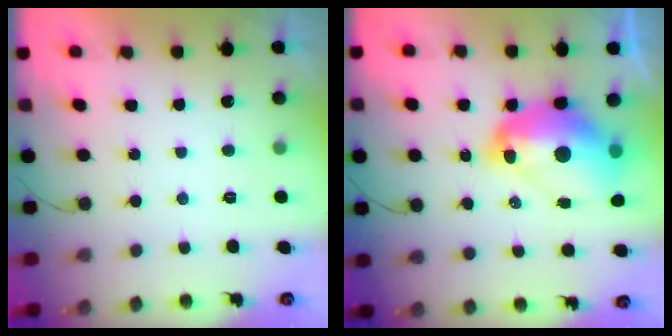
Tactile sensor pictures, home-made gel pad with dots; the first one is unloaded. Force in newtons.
{"total": 16.9, "press": 16.8, "slide": 1.7}